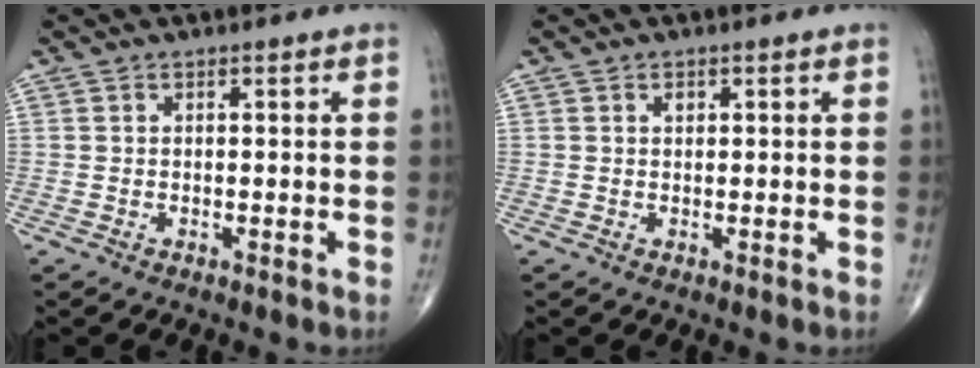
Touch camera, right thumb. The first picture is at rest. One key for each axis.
{"total": 0.9, "fx": 0.4, "fy": 0.7, "fz": 0.5, "tx": -0.004, "ty": 0.000, "tz": 0.006}